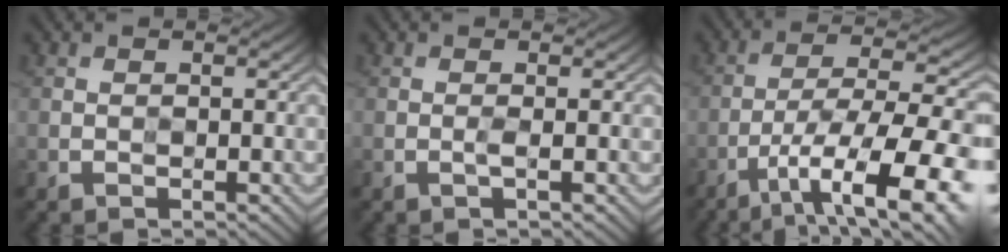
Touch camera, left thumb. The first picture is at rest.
{"total": 0.6, "force": [-0.2, -0.1, 0.6], "torque": [-0.008, 0.003, -0.007]}
{"total": 12.9, "force": [-6.8, 3.6, 10.3], "torque": [-0.175, -0.004, -0.108]}